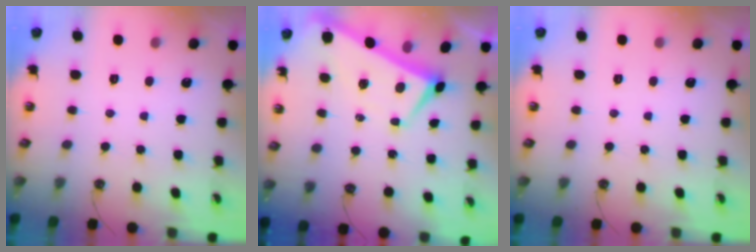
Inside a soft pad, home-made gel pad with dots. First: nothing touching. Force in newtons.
{"total": 2.6, "press": 2.5, "slide": 0.6}
{"total": 0.0}